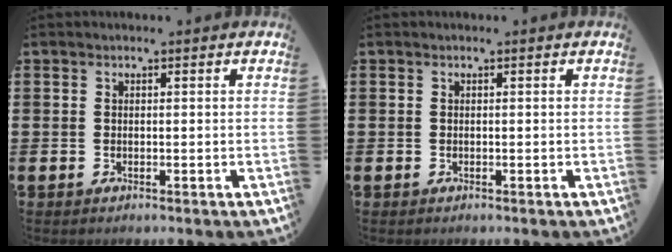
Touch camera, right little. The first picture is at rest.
{"total": 0.0}